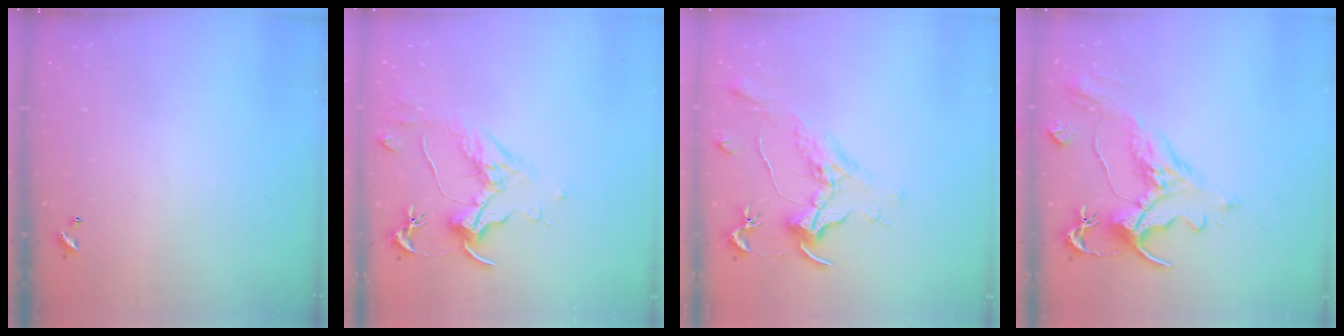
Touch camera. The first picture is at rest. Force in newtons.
{"total": 1.7, "press": 1.5, "slide": 0.9}
{"total": 1.5, "press": 1.3, "slide": 0.8}
{"total": 1.6, "press": 0.3, "slide": 1.5}